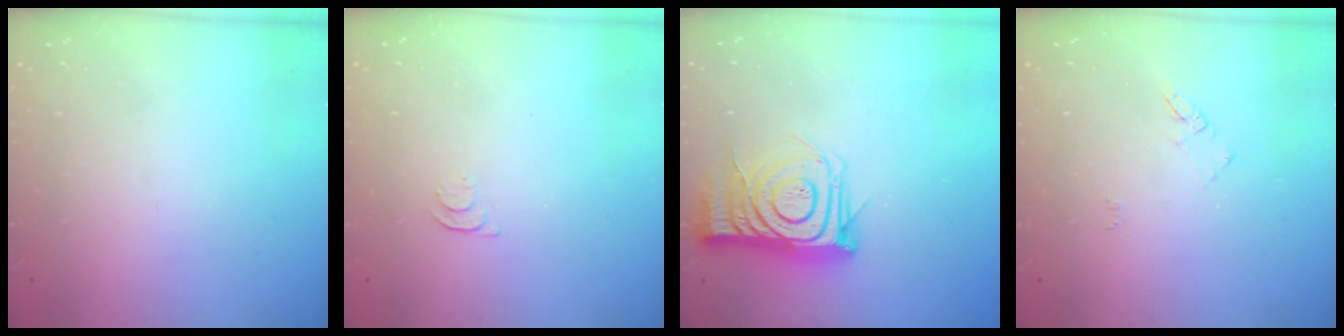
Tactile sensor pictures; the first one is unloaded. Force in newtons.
{"total": 3.6, "press": 3.5, "slide": 0.8}
{"total": 14.6, "press": 14.6, "slide": 1.0}
{"total": 4.3, "press": 4.3, "slide": 0.5}